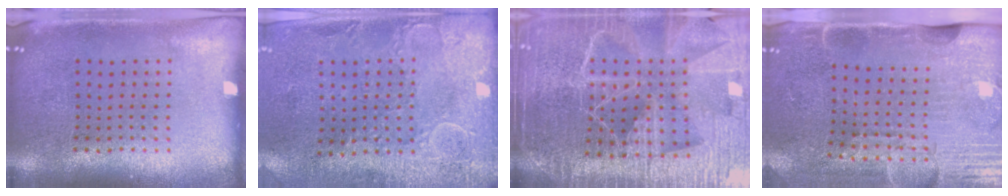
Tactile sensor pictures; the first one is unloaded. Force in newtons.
{"total": 2.9, "press": 2.5, "slide": 1.5}
{"total": 6.1, "press": 5.3, "slide": 2.9}
{"total": 4.5, "press": 3.7, "slide": 2.5}